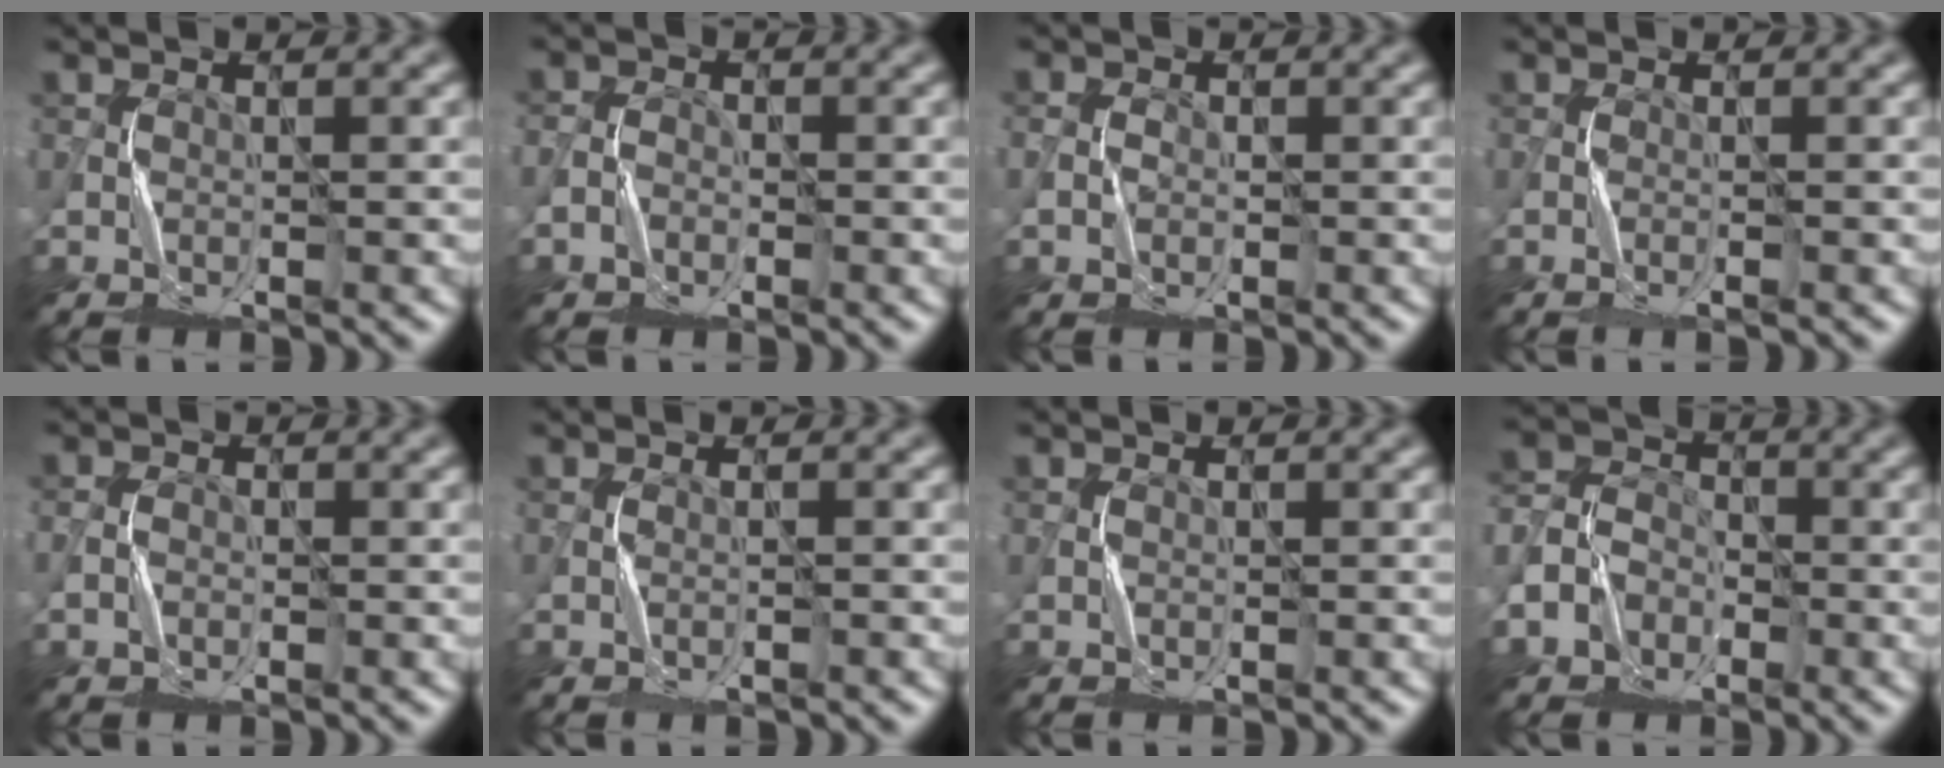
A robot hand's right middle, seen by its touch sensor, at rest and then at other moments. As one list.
[{"total": 1.5, "force": [-0.8, 1.1, 0.6], "torque": [-0.008, 0.004, -0.019]}, {"total": 1.4, "force": [-0.3, 1.1, 0.7], "torque": [-0.013, 0.002, -0.010]}, {"total": 0.9, "force": [-0.3, 0.2, 0.8], "torque": [-0.010, 0.003, -0.011]}, {"total": 1.2, "force": [-0.4, 0.8, 0.8], "torque": [-0.015, 0.002, -0.011]}, {"total": 0.6, "force": [-0.1, 0.1, 0.6], "torque": [-0.012, 0.001, -0.007]}, {"total": 0.0}, {"total": 4.2, "force": [-2.0, 3.3, 1.6], "torque": [-0.026, 0.004, -0.044]}]